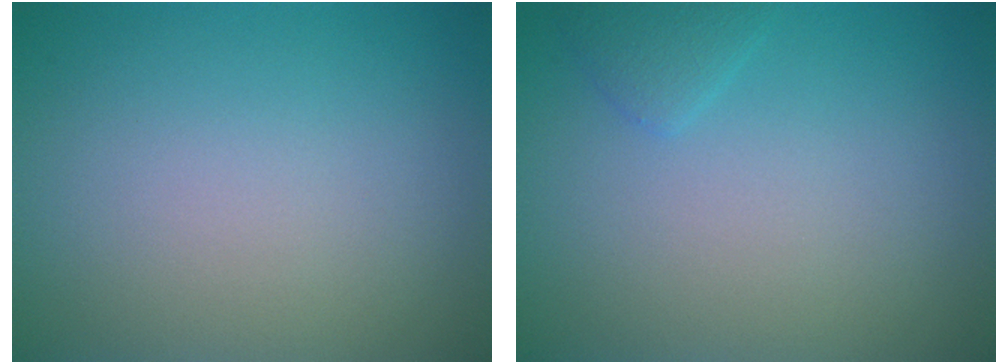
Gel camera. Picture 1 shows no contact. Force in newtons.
{"total": 1.1, "press": 1.1, "slide": 0.1}